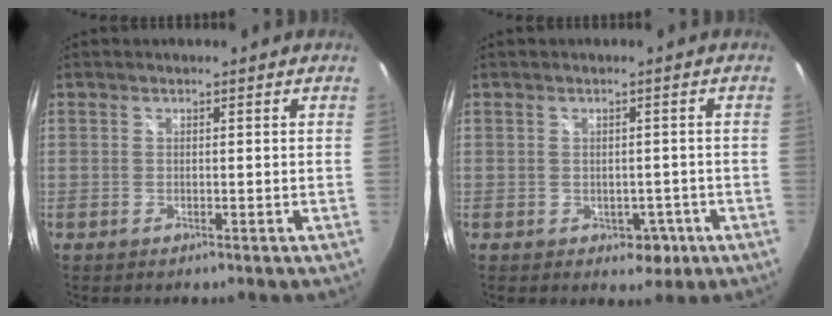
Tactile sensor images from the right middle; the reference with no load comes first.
{"total": 3.7, "force": [-1.5, 2.8, 1.9], "torque": [-0.028, -0.002, -0.010]}